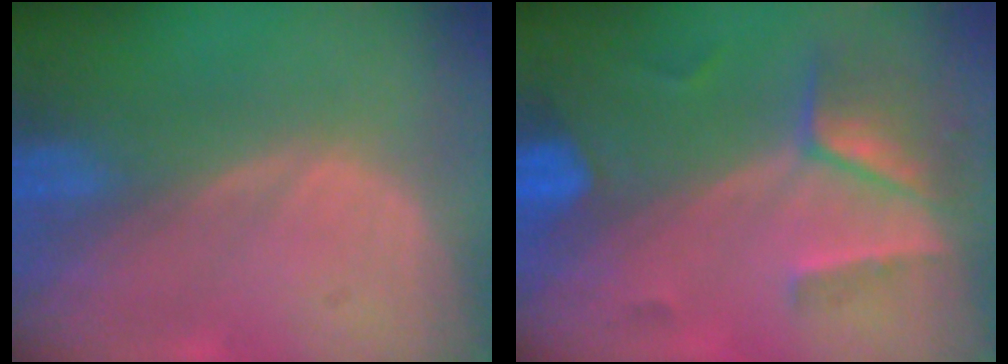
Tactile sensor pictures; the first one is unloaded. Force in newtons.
{"total": 7.4, "press": 6.5, "slide": 3.6}